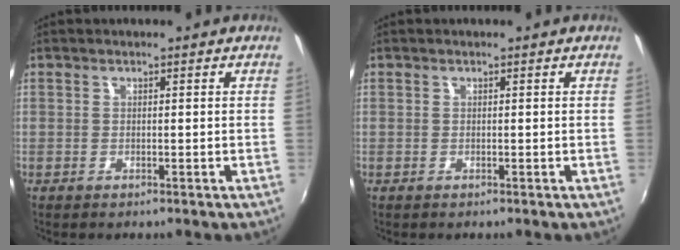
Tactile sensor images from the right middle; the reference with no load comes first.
{"total": 0.0}